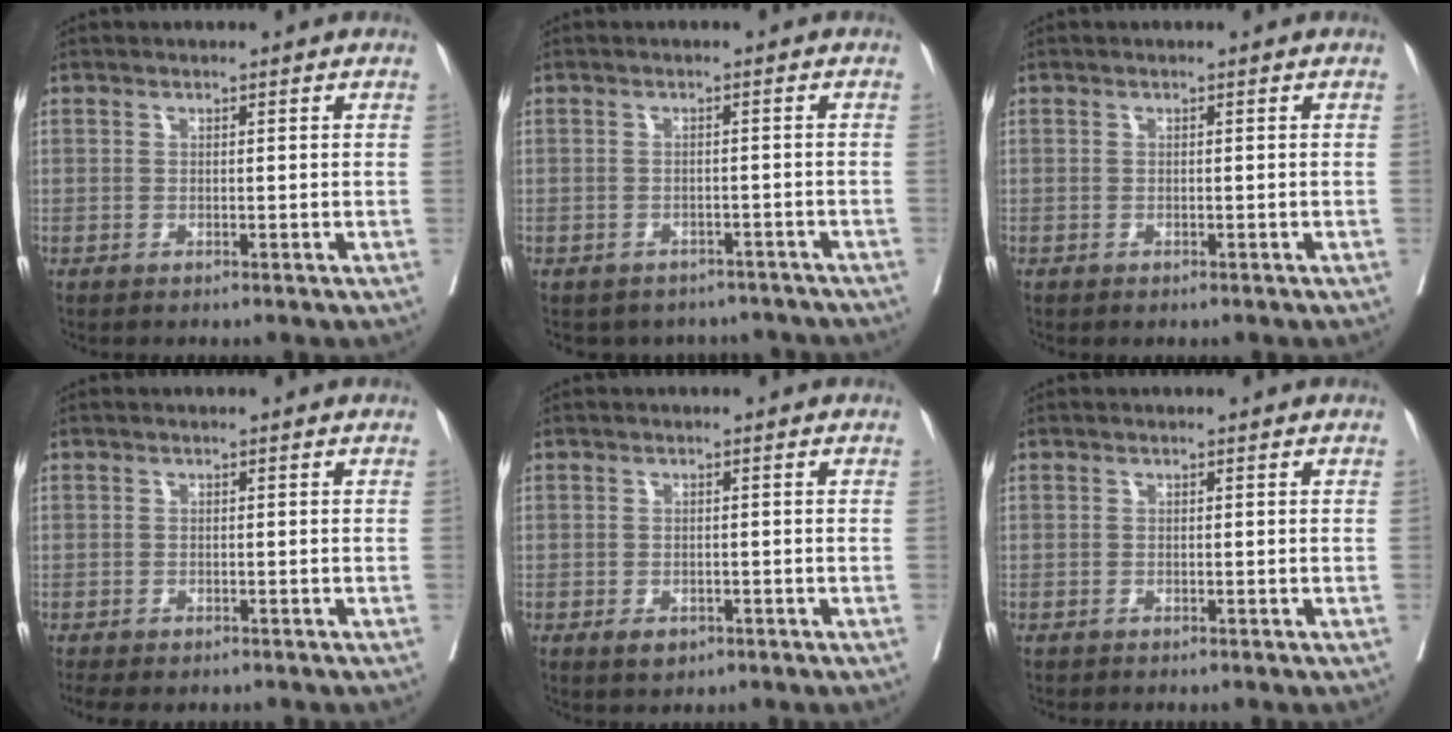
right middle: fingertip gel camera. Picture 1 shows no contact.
{"total": 9.1, "force": [-8.0, 4.2, 1.1], "torque": [-0.009, 0.013, -0.085]}
{"total": 0.0}
{"total": 3.7, "force": [-3.0, 1.7, 1.5], "torque": [-0.021, -0.008, -0.043]}
{"total": 2.1, "force": [-1.1, 1.3, 1.2], "torque": [-0.018, -0.001, -0.007]}
{"total": 0.0}